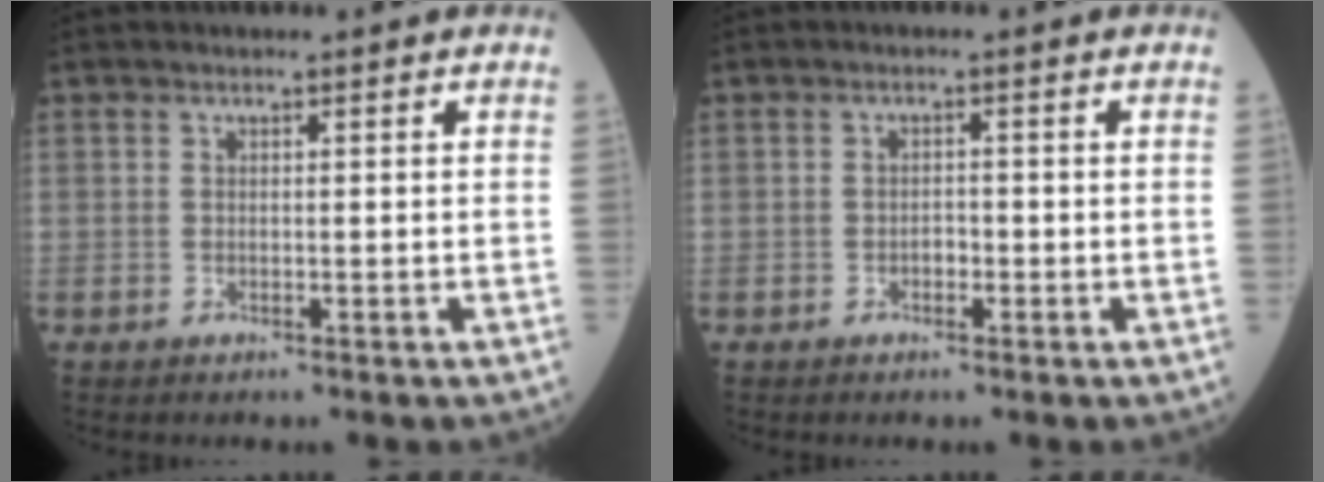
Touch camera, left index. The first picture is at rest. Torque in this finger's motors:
{"motor_torque": [0.11, 0.03, -0.01, 0.00]}